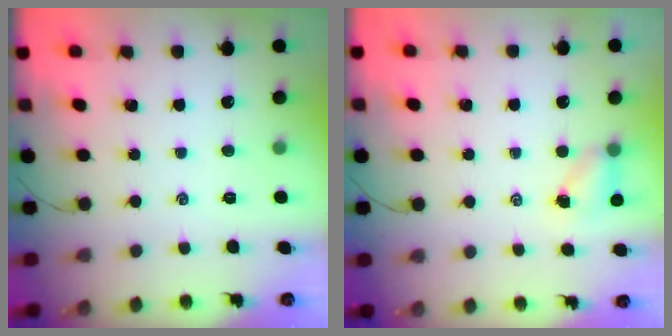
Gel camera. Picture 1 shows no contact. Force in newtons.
{"total": 3.4, "press": 3.4, "slide": 0.6}